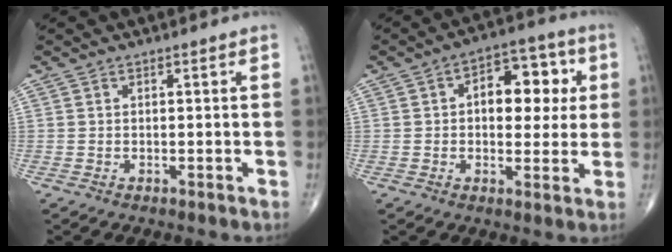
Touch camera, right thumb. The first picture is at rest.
{"total": 11.9, "force": [2.2, 7.1, 9.3], "torque": [-0.086, 0.015, 0.025]}